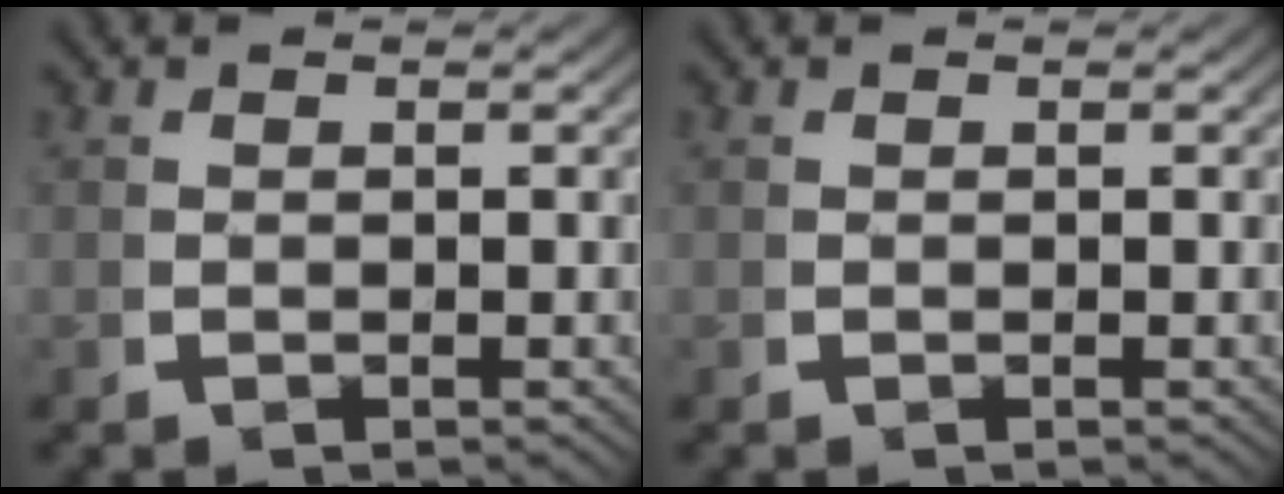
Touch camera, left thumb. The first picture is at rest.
{"total": 0.6, "force": [0.3, -0.5, -0.2], "torque": [0.007, -0.001, 0.007]}